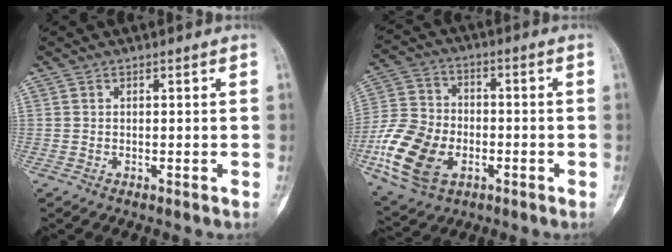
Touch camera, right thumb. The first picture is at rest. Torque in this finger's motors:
{"motor_torque": [-0.20, 0.77, 1.71, -0.57, 0.07]}